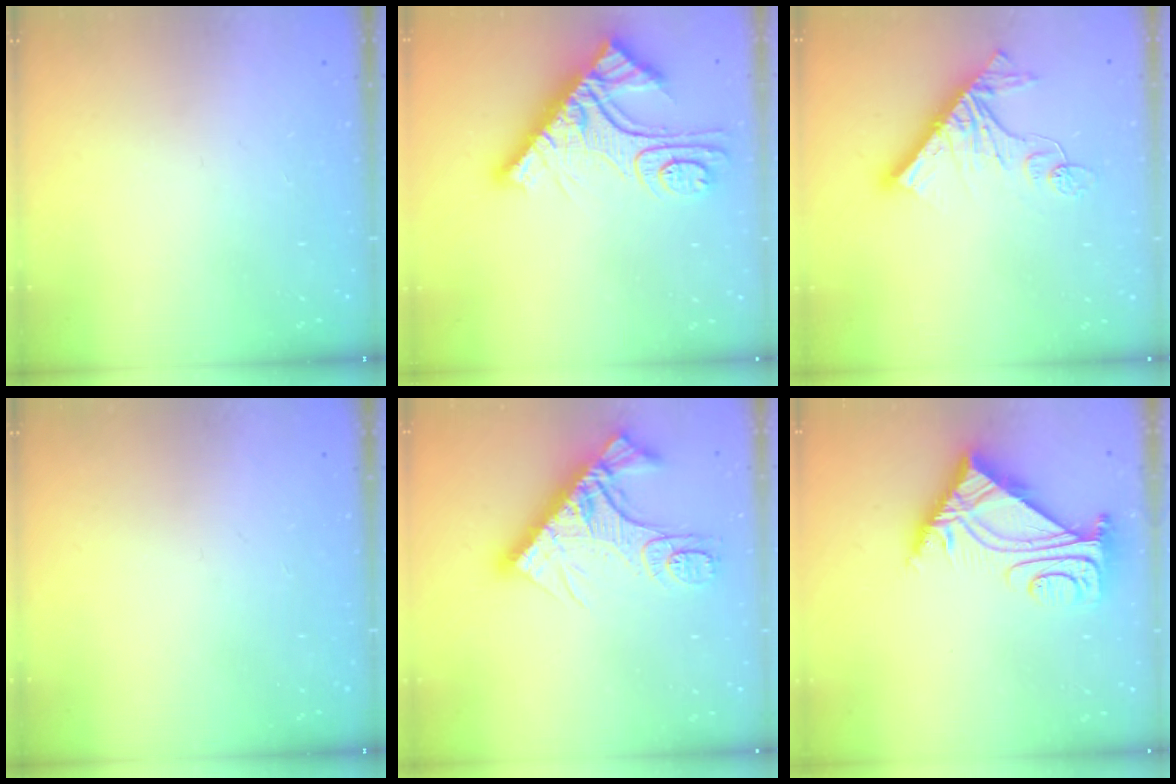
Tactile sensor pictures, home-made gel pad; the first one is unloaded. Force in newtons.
{"total": 17.4, "press": 17.3, "slide": 1.8}
{"total": 12.9, "press": 12.9, "slide": 1.0}
{"total": 0.0}
{"total": 16.2, "press": 16.1, "slide": 1.6}
{"total": 8.0, "press": 7.9, "slide": 1.2}